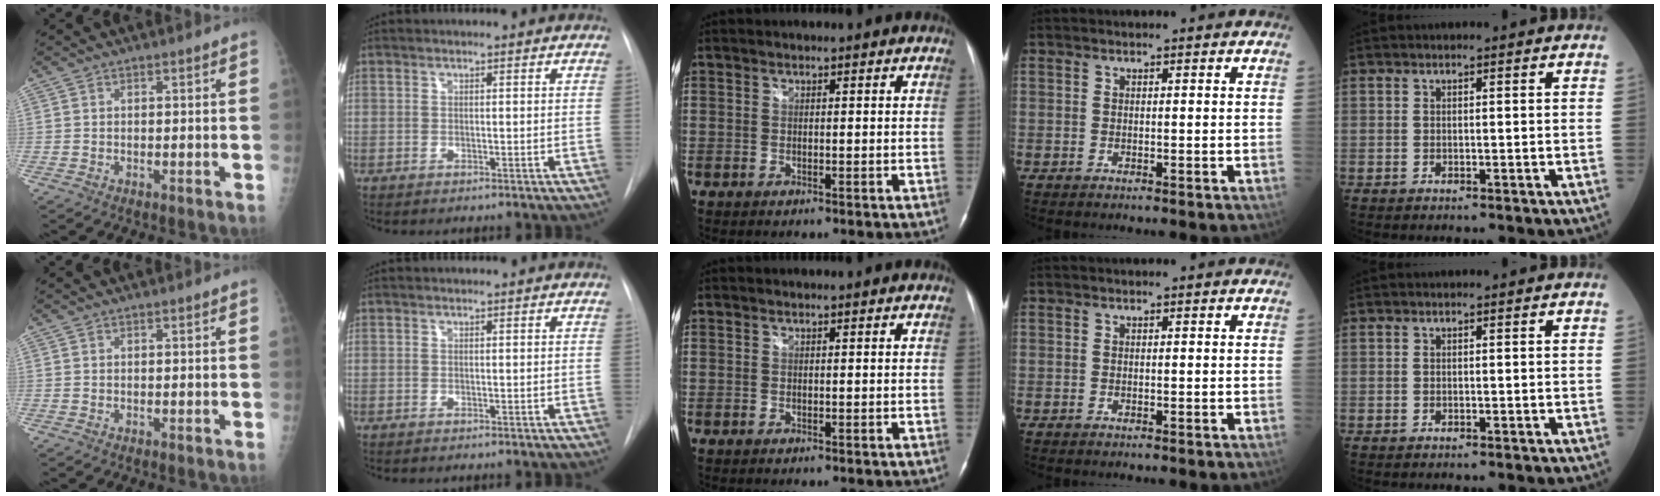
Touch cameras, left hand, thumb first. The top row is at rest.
{}